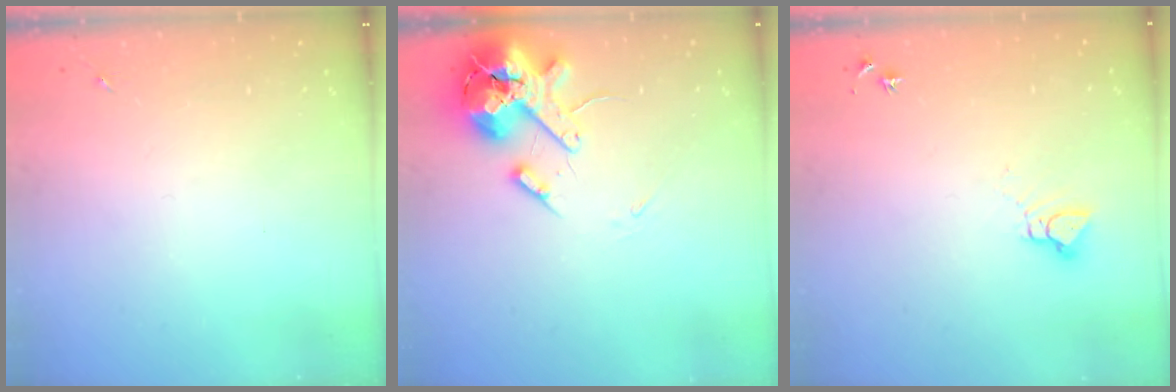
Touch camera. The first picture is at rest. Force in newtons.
{"total": 14.6, "press": 14.4, "slide": 2.4}
{"total": 4.4, "press": 4.3, "slide": 0.4}